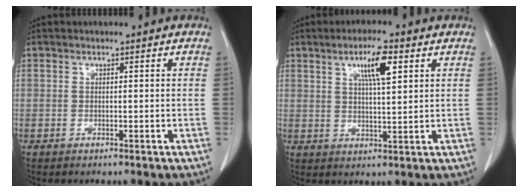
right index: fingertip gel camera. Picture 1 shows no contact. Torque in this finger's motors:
{"motor_torque": [0.56, 0.53, 0.37, 0.08]}